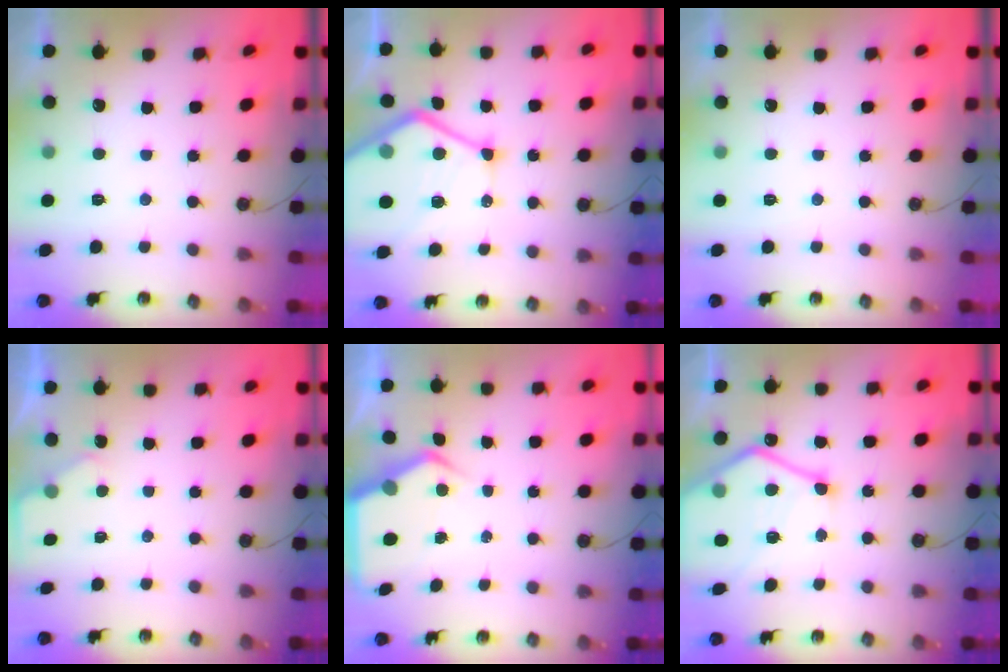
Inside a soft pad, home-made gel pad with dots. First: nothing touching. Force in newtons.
{"total": 21.9, "press": 21.8, "slide": 2.4}
{"total": 0.0}
{"total": 1.9, "press": 1.9, "slide": 0.3}
{"total": 5.3, "press": 5.3, "slide": 0.5}
{"total": 16.4, "press": 16.4, "slide": 1.0}